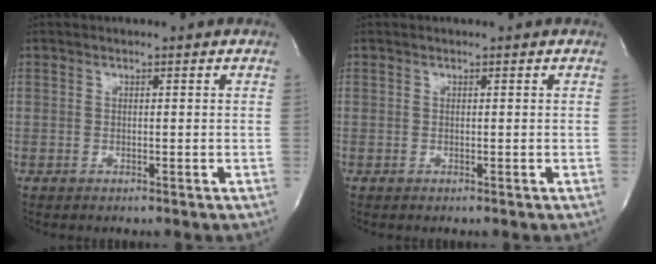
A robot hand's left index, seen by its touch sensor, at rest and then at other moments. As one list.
[{"total": 0.0}]